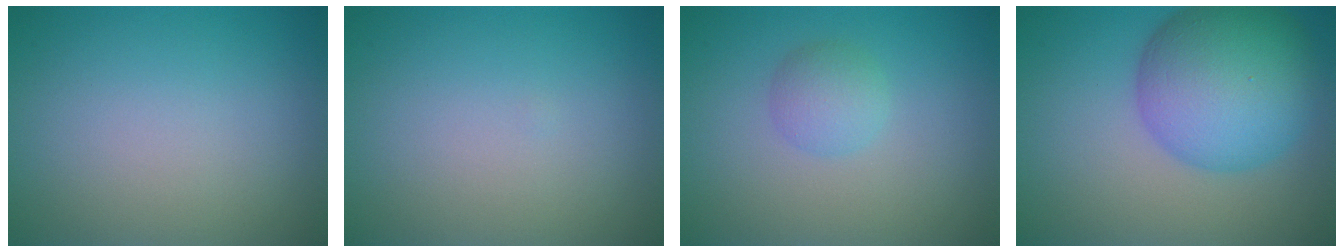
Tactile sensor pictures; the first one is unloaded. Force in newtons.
{"total": 0.0}
{"total": 2.0, "press": 2.0, "slide": 0.0}
{"total": 10.0, "press": 10.0, "slide": 0.4}